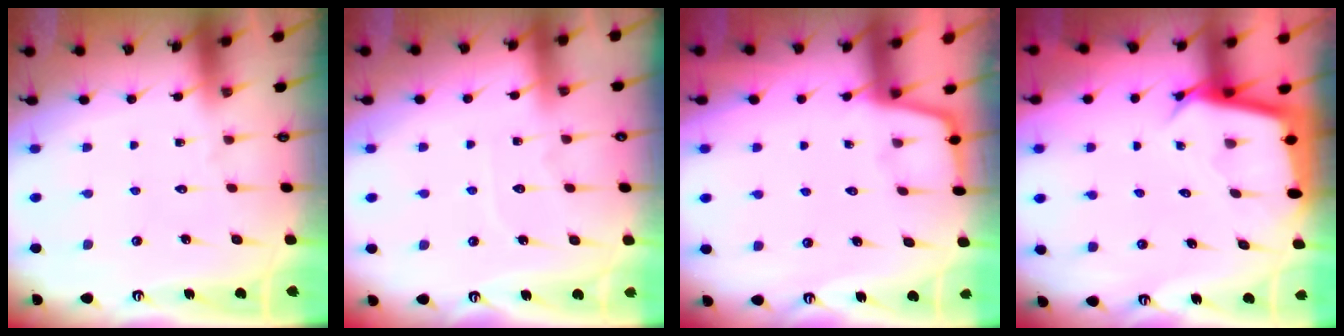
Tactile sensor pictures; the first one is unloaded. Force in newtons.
{"total": 4.9, "press": 4.8, "slide": 0.5}
{"total": 1.7, "press": 1.7, "slide": 0.4}
{"total": 3.0, "press": 3.0, "slide": 0.2}